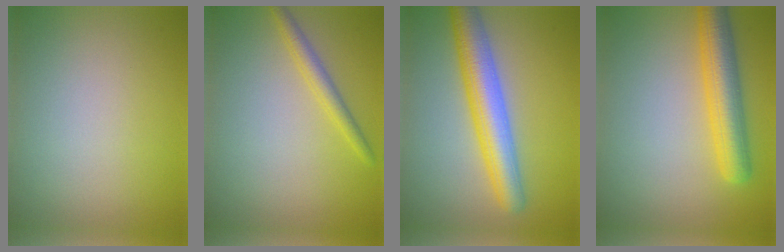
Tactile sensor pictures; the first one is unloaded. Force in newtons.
{"total": 2.0, "press": 2.0, "slide": 0.0}
{"total": 6.1, "press": 6.1, "slide": 0.2}
{"total": 5.3, "press": 5.3, "slide": 0.3}